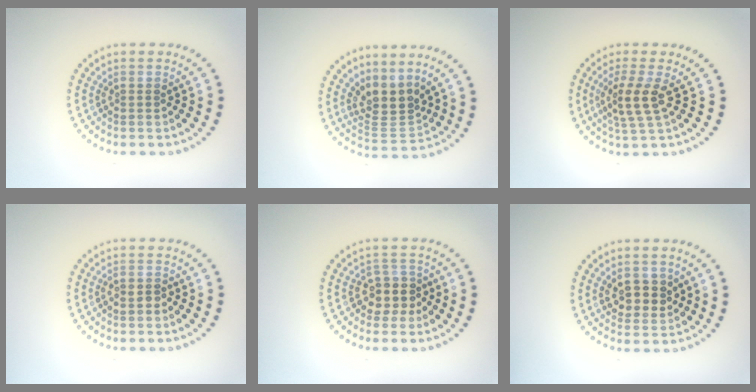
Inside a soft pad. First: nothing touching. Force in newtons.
{"total": 3.4, "press": 2.6, "slide": 2.2}
{"total": 3.2, "press": 2.8, "slide": 1.5}
{"total": 0.9, "press": 0.7, "slide": 0.6}
{"total": 2.6, "press": 2.2, "slide": 1.4}
{"total": 2.8, "press": 2.7, "slide": 0.8}